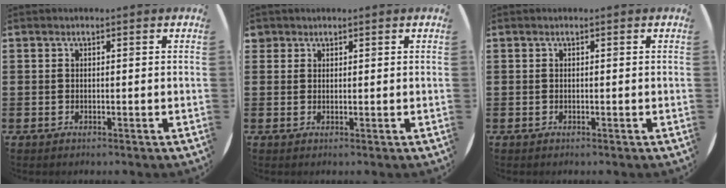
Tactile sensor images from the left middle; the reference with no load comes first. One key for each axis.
{"total": 1.2, "fx": 1.0, "fy": 0.6, "fz": 0.0, "tx": -0.002, "ty": 0.004, "tz": 0.021}
{"total": 0.0}